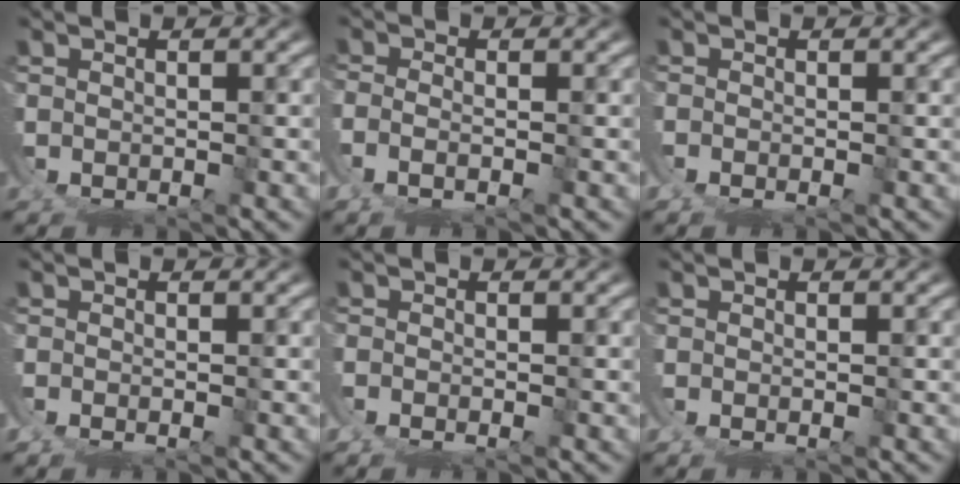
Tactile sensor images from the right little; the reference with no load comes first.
{"total": 2.5, "force": [-1.7, 0.9, 1.7], "torque": [-0.041, -0.010, -0.030]}
{"total": 2.4, "force": [-1.1, 1.8, 1.0], "torque": [-0.035, -0.006, -0.023]}
{"total": 2.0, "force": [-0.9, 1.5, 1.0], "torque": [-0.033, -0.005, -0.019]}
{"total": 2.7, "force": [-1.4, 2.1, 1.1], "torque": [-0.037, -0.008, -0.029]}
{"total": 1.1, "force": [-0.2, 0.8, 0.7], "torque": [-0.021, 0.001, -0.008]}